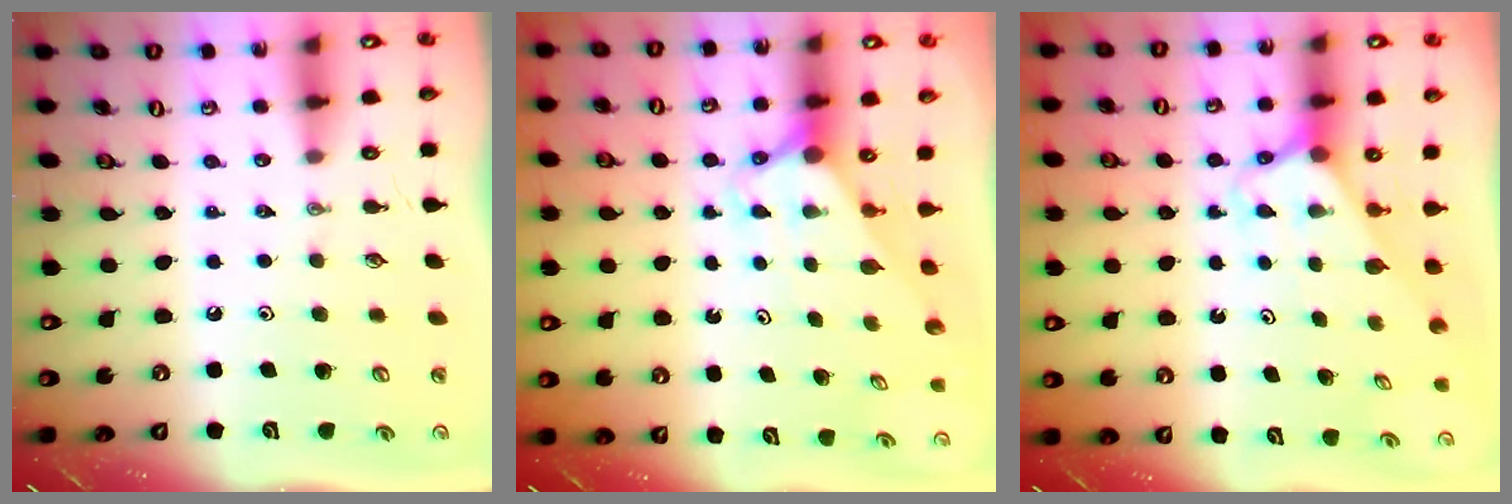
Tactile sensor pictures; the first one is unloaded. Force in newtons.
{"total": 2.9, "press": 2.9, "slide": 0.0}
{"total": 2.5, "press": 2.5, "slide": 0.2}